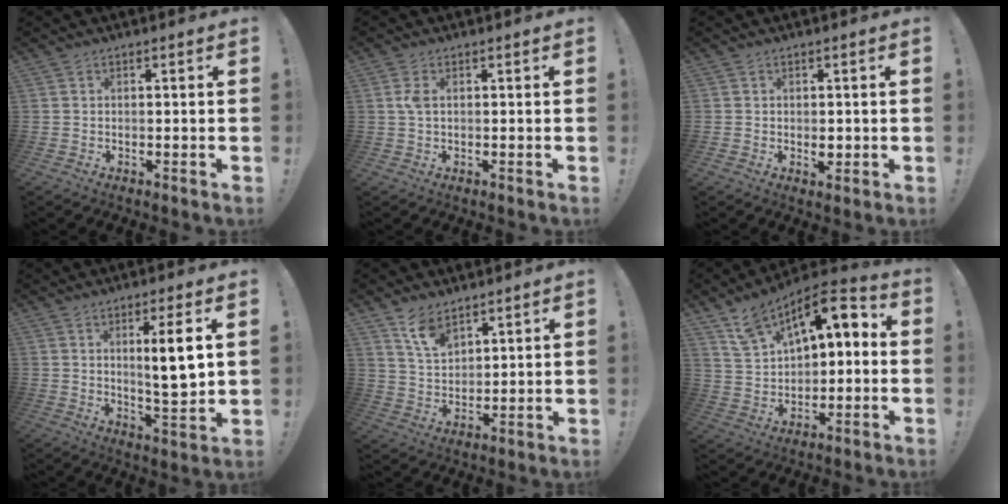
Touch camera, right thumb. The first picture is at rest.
{"total": 2.7, "force": [0.5, 1.4, 2.3], "torque": [-0.045, 0.005, 0.009]}
{"total": 2.0, "force": [-0.2, 1.5, 1.3], "torque": [-0.003, -0.003, -0.006]}
{"total": 9.0, "force": [2.4, 1.1, 8.6], "torque": [-0.131, -0.010, 0.032]}
{"total": 8.8, "force": [6.6, 4.4, 3.9], "torque": [-0.075, -0.035, 0.125]}
{"total": 12.6, "force": [5.3, 7.5, 8.6], "torque": [-0.128, -0.022, 0.092]}